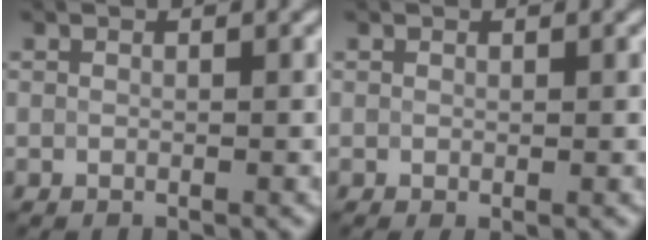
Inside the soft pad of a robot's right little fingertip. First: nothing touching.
{"total": 0.9, "force": [-0.1, 0.4, 0.8], "torque": [-0.008, 0.000, -0.001]}